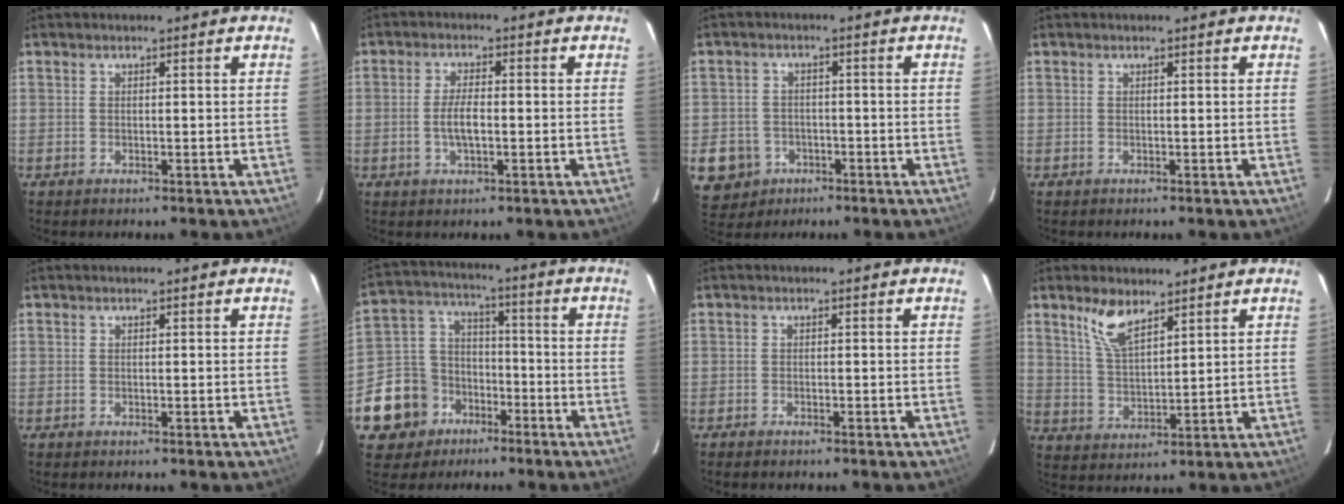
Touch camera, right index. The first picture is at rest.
{"total": 4.2, "force": [-0.8, 1.4, 3.9], "torque": [-0.076, 0.001, -0.013]}
{"total": 8.3, "force": [-3.2, 7.4, 2.2], "torque": [-0.076, 0.015, -0.039]}
{"total": 0.0}
{"total": 0.0}
{"total": 12.9, "force": [-7.1, 10.5, 2.1], "torque": [-0.079, 0.051, -0.111]}
{"total": 1.4, "force": [-1.2, 0.3, 0.5], "torque": [-0.017, -0.003, -0.024]}
{"total": 7.3, "force": [5.1, 2.6, 4.5], "torque": [-0.088, 0.004, 0.106]}